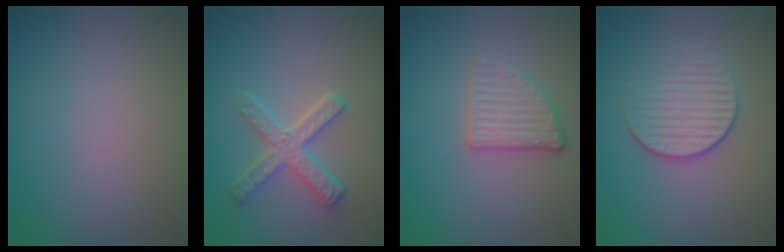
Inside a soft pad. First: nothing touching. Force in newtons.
{"total": 3.3, "press": 3.0, "slide": 1.3}
{"total": 2.7, "press": 2.5, "slide": 1.0}
{"total": 3.3, "press": 2.9, "slide": 1.5}